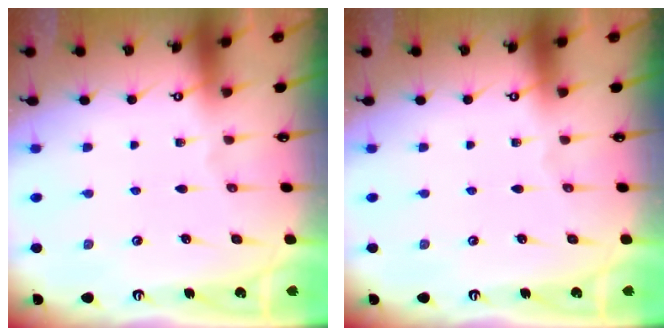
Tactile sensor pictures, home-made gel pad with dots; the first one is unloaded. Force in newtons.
{"total": 0.0}